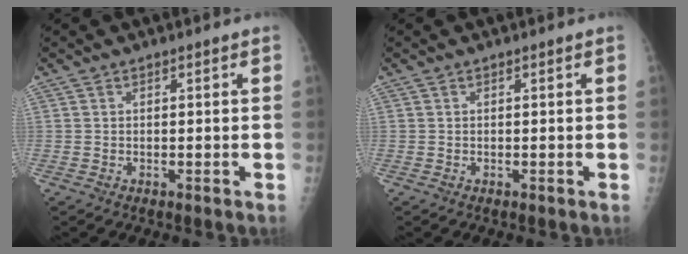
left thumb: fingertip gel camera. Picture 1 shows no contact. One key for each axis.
{"total": 0.0}